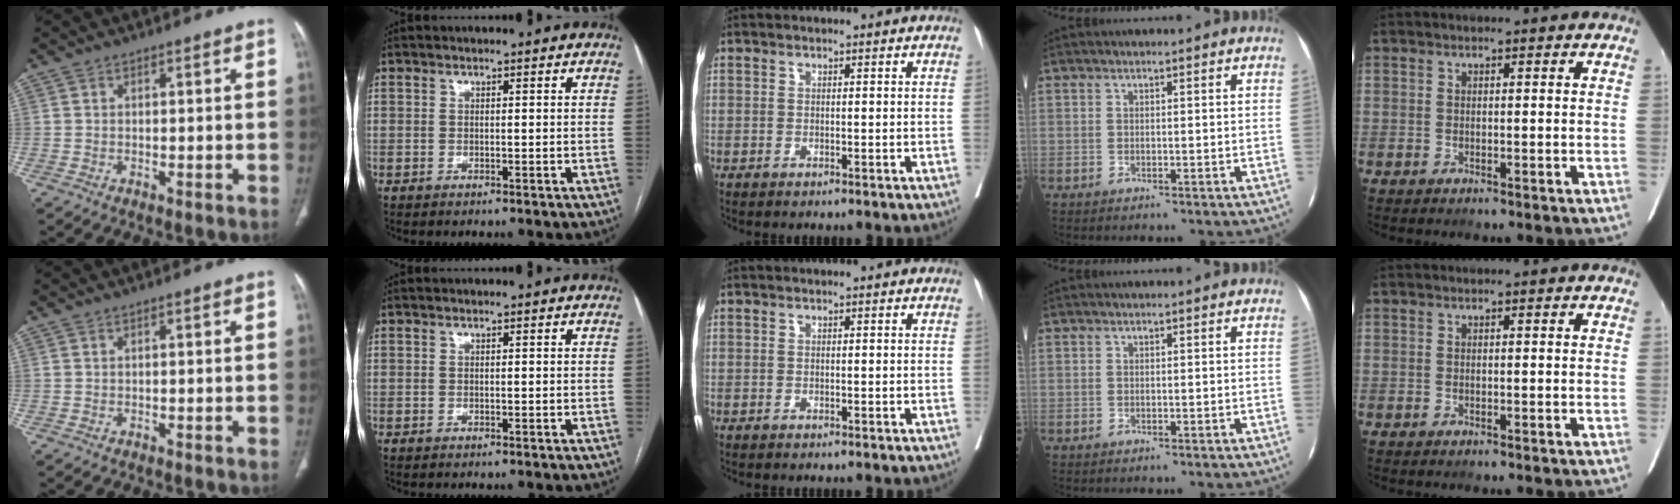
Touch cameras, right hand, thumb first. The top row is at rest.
{}